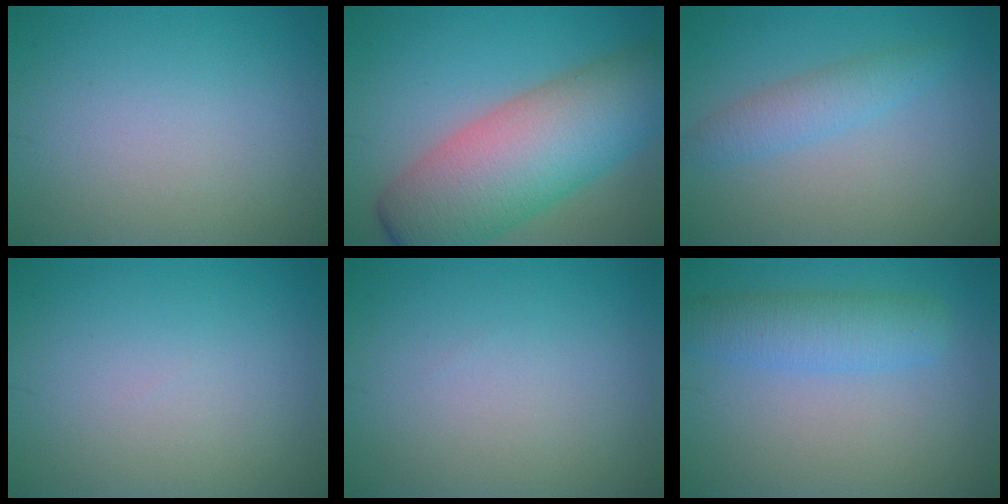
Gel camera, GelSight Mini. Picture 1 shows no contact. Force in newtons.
{"total": 11.7, "press": 11.7, "slide": 0.4}
{"total": 2.5, "press": 2.5, "slide": 0.1}
{"total": 0.0}
{"total": 0.0}
{"total": 3.9, "press": 3.9, "slide": 0.2}